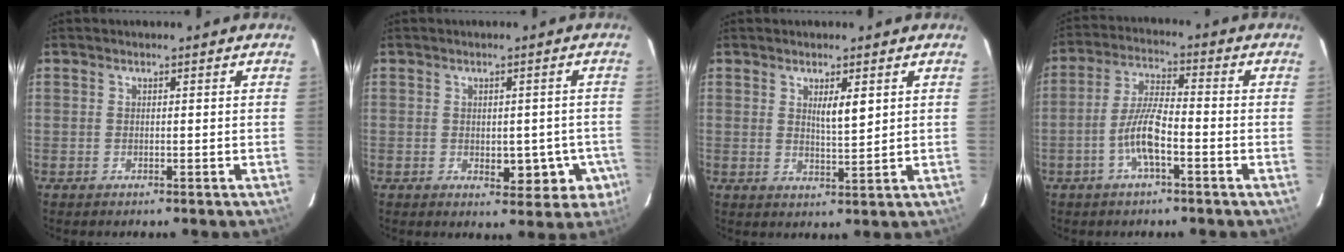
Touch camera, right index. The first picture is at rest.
{"total": 6.5, "force": [-1.8, 4.0, 4.8], "torque": [-0.036, 0.010, -0.011]}
{"total": 3.6, "force": [1.5, 0.6, 3.3], "torque": [-0.057, -0.006, 0.026]}
{"total": 7.3, "force": [-2.7, 1.4, 6.6], "torque": [-0.137, 0.010, -0.053]}